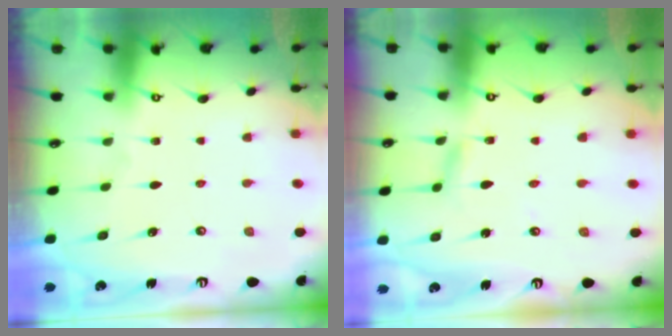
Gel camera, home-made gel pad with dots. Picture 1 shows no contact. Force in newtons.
{"total": 2.5, "press": 2.4, "slide": 0.3}